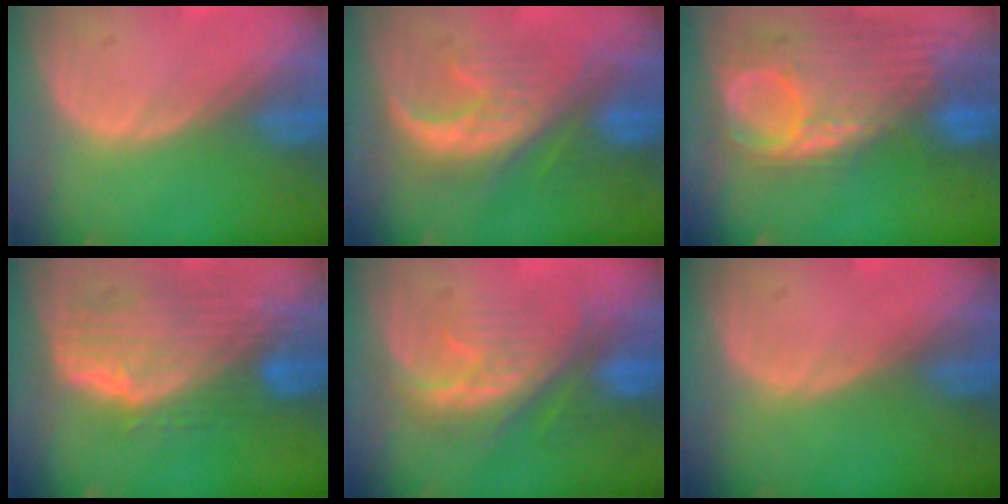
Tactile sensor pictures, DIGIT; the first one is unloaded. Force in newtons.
{"total": 8.6, "press": 8.5, "slide": 1.0}
{"total": 12.2, "press": 10.4, "slide": 6.3}
{"total": 10.0, "press": 8.9, "slide": 4.6}
{"total": 8.5, "press": 8.2, "slide": 2.3}
{"total": 0.0}